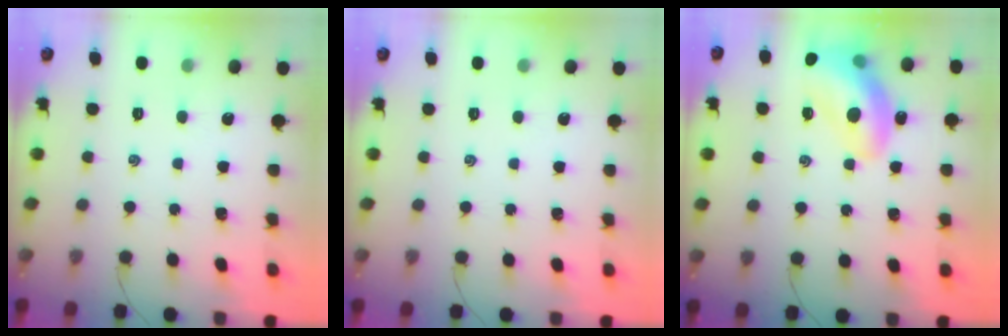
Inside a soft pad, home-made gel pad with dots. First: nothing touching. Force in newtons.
{"total": 0.0}
{"total": 18.0, "press": 17.5, "slide": 4.3}